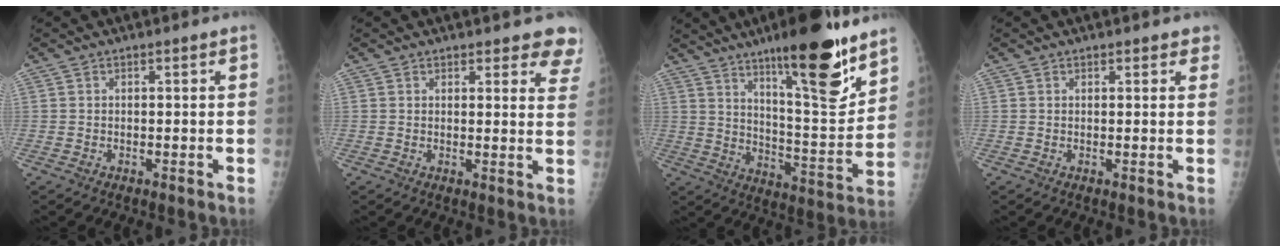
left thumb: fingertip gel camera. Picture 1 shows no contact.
{"total": 7.4, "force": [6.6, 3.0, 1.5], "torque": [0.038, -0.029, 0.046]}
{"total": 21.5, "force": [13.8, 4.6, 15.8], "torque": [-0.209, -0.079, 0.218]}
{"total": 2.0, "force": [1.5, 1.4, 0.3], "torque": [0.027, -0.004, 0.008]}